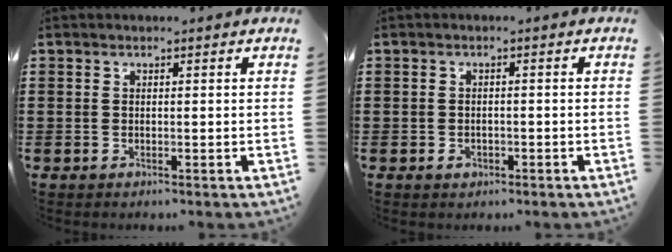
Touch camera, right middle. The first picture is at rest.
{"total": 1.1, "force": [-0.6, 0.8, 0.5], "torque": [-0.013, -0.002, -0.011]}